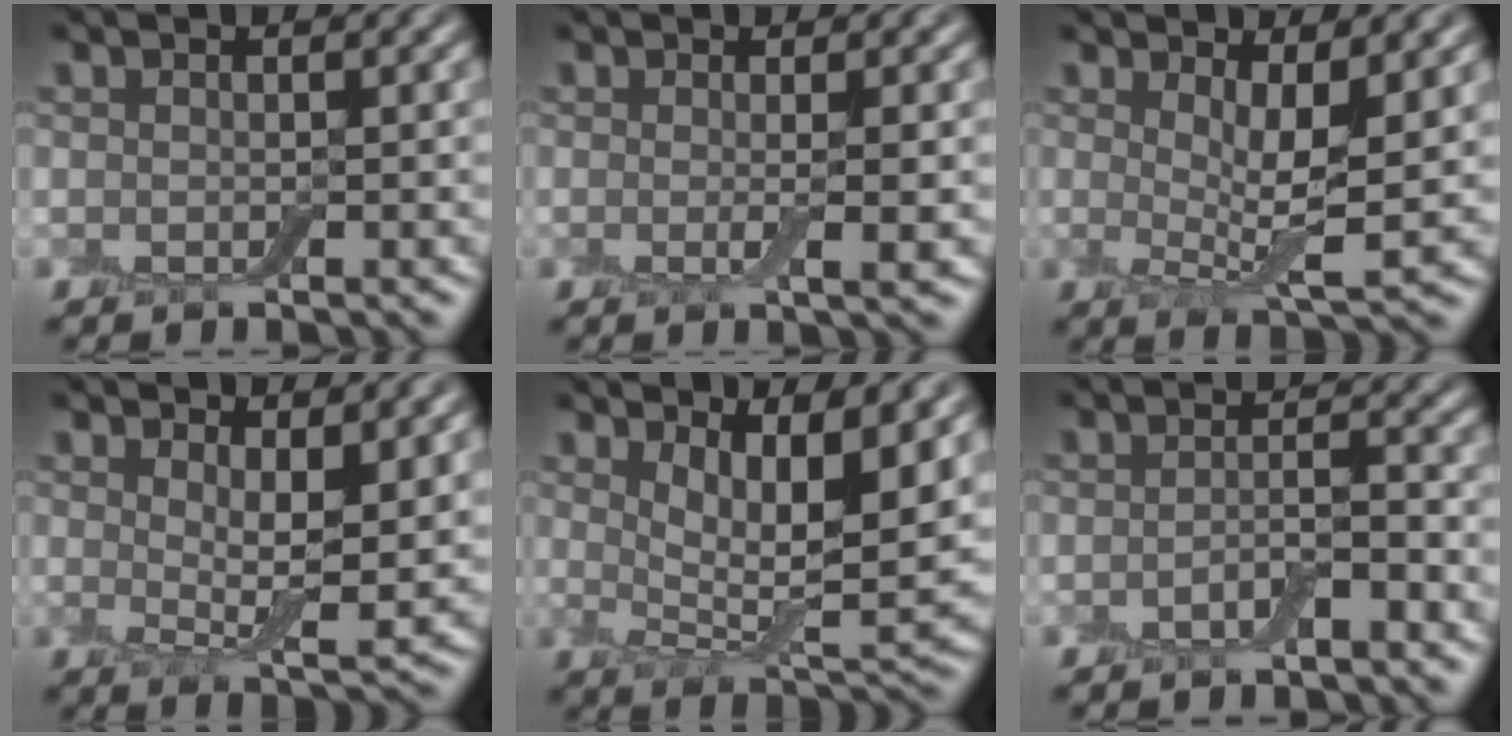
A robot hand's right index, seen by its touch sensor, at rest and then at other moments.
{"total": 2.2, "force": [-0.1, 0.3, 2.1], "torque": [-0.038, -0.007, -0.006]}
{"total": 4.7, "force": [1.5, 1.2, 4.3], "torque": [-0.070, -0.013, 0.024]}
{"total": 4.4, "force": [1.7, 1.2, 3.9], "torque": [-0.065, -0.017, 0.031]}
{"total": 7.7, "force": [3.3, 2.5, 6.5], "torque": [-0.113, -0.015, 0.063]}
{"total": 2.3, "force": [-1.2, 0.7, 1.9], "torque": [-0.035, 0.006, -0.025]}